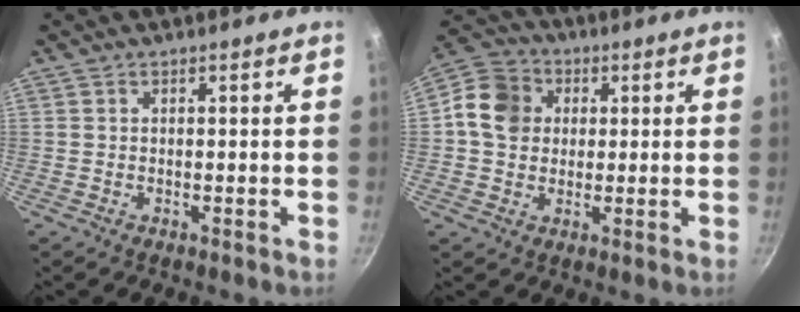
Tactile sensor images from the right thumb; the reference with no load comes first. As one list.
[{"total": 10.1, "force": [1.4, 8.8, 4.9], "torque": [-0.063, 0.013, 0.006]}]